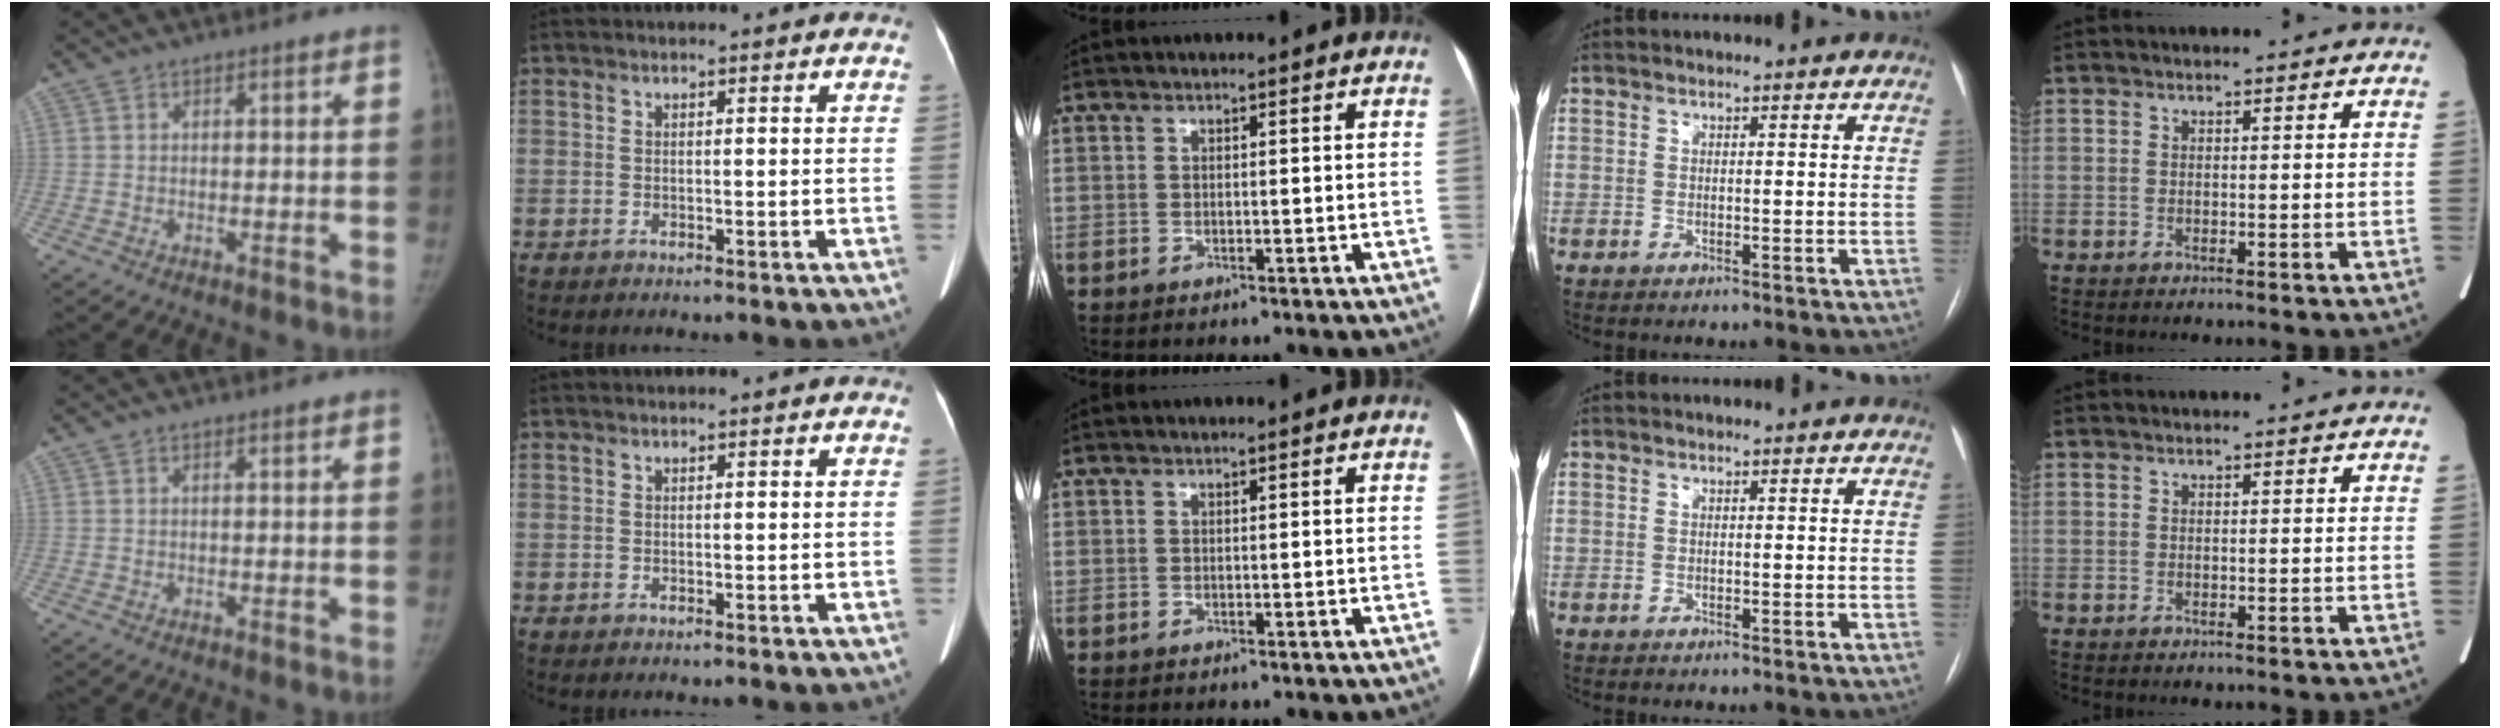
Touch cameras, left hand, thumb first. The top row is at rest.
{}